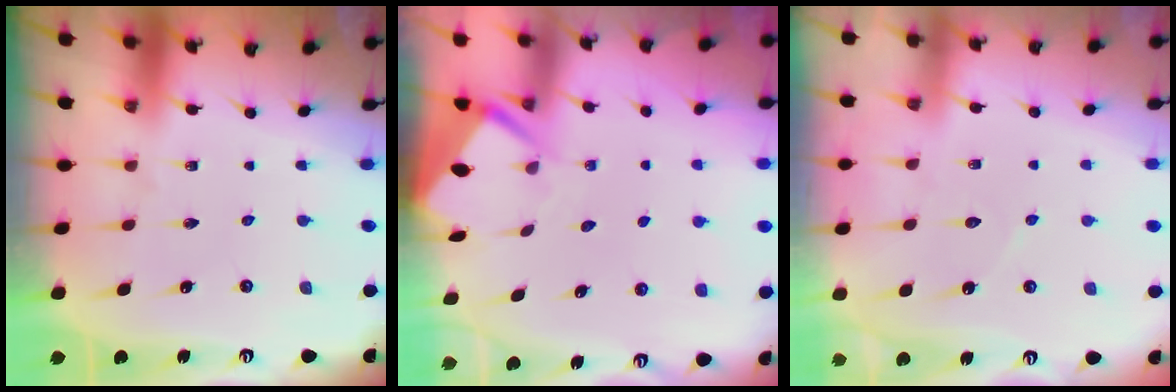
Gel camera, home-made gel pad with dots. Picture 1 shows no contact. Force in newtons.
{"total": 3.3, "press": 3.3, "slide": 0.3}
{"total": 5.7, "press": 5.7, "slide": 0.6}